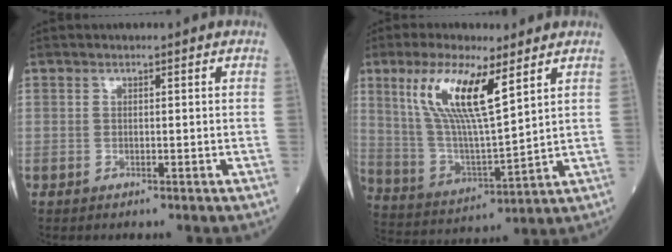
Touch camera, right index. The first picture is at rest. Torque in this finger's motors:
{"motor_torque": [0.46, 0.34, 0.42, 0.21]}